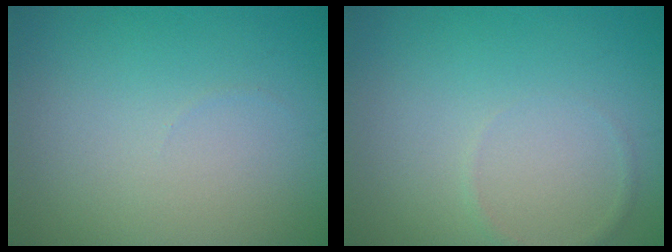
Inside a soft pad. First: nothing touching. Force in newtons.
{"total": 0.7, "press": 0.7, "slide": 0.0}